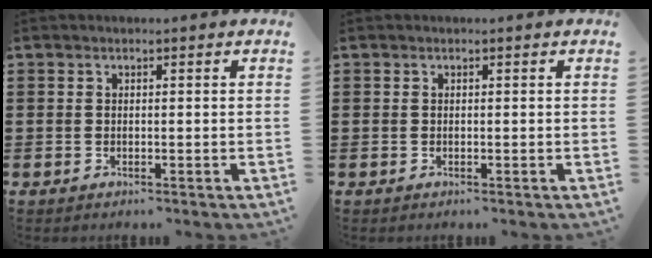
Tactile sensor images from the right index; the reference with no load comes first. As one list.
[{"total": 0.0}]